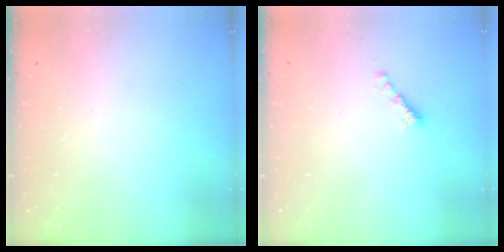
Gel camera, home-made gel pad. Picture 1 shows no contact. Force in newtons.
{"total": 2.4, "press": 2.4, "slide": 0.4}